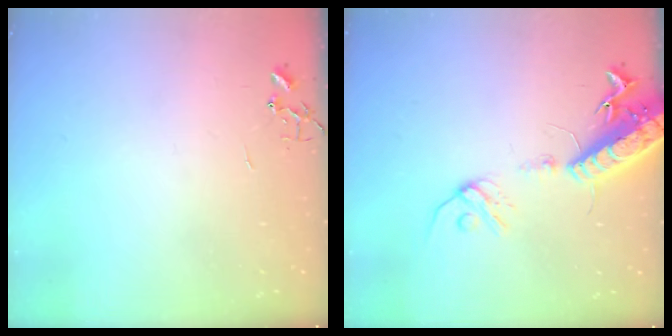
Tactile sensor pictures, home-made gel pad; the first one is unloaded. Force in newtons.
{"total": 16.6, "press": 16.1, "slide": 4.0}